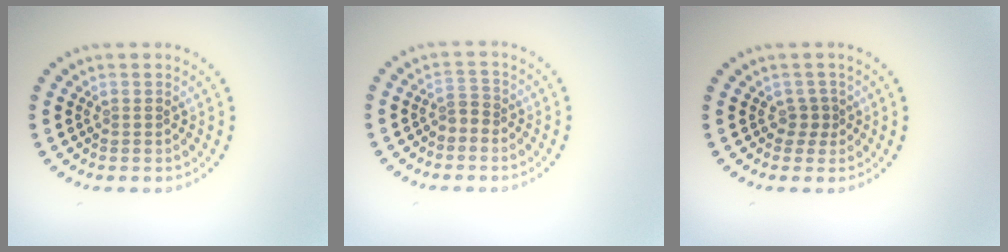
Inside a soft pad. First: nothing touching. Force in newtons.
{"total": 1.3, "press": 1.0, "slide": 0.8}
{"total": 1.2, "press": 0.9, "slide": 0.8}